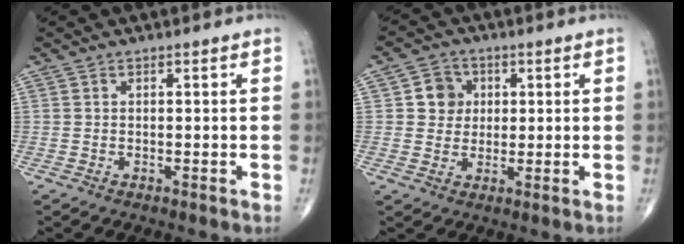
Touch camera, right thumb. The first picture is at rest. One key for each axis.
{"total": 5.5, "fx": 1.1, "fy": 5.1, "fz": 1.8, "tx": 0.003, "ty": 0.004, "tz": 0.014}